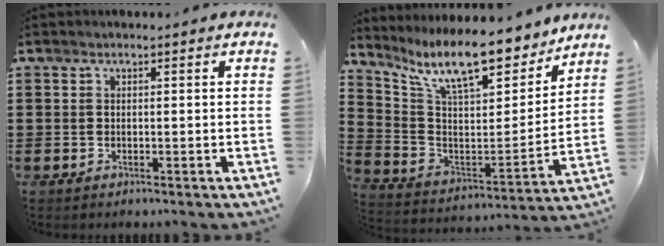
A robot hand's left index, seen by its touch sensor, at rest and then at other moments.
{"total": 12.6, "force": [10.4, 2.2, 6.8], "torque": [-0.156, -0.069, 0.178]}